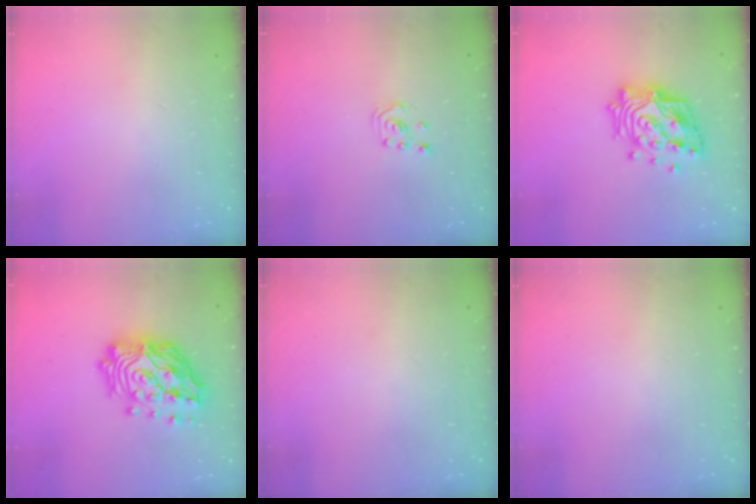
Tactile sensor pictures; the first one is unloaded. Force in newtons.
{"total": 2.3, "press": 2.2, "slide": 0.8}
{"total": 18.8, "press": 18.7, "slide": 1.6}
{"total": 22.0, "press": 21.7, "slide": 3.4}
{"total": 0.0}
{"total": 0.0}